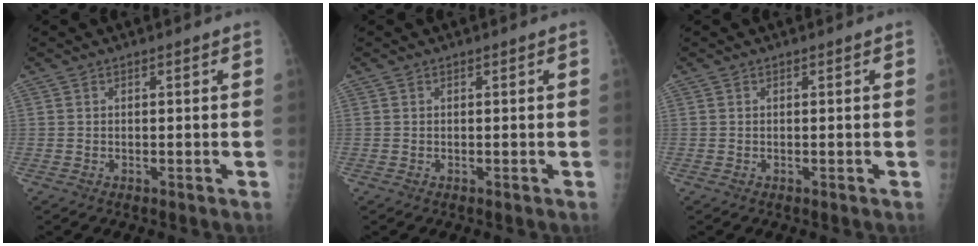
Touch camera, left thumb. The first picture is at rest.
{"total": 0.0}
{"total": 0.0}